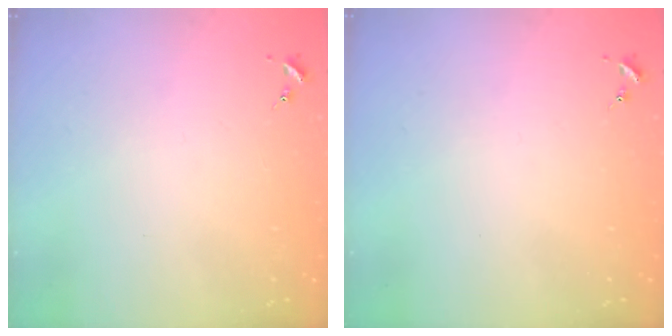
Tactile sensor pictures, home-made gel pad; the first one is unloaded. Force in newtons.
{"total": 0.0}